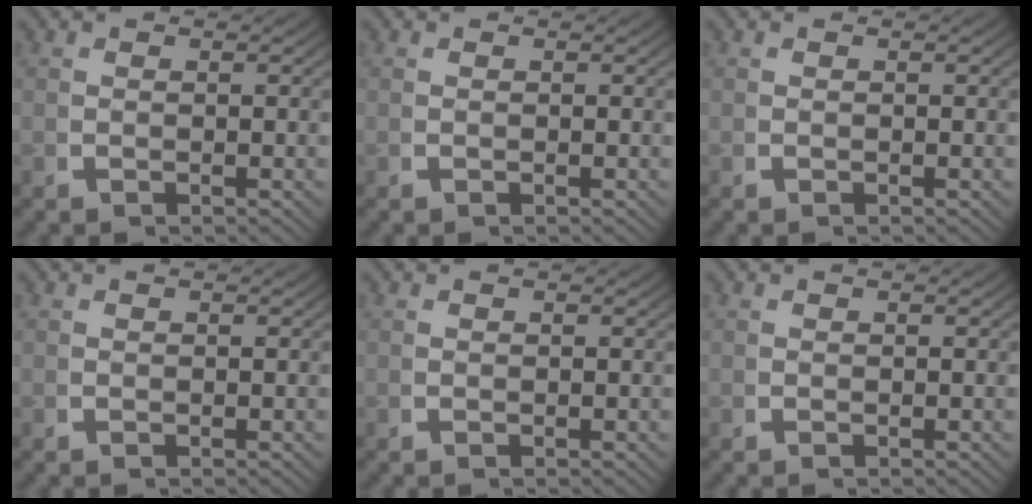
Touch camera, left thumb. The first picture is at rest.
{"total": 0.0}
{"total": 0.0}
{"total": 0.0}
{"total": 0.0}
{"total": 0.0}